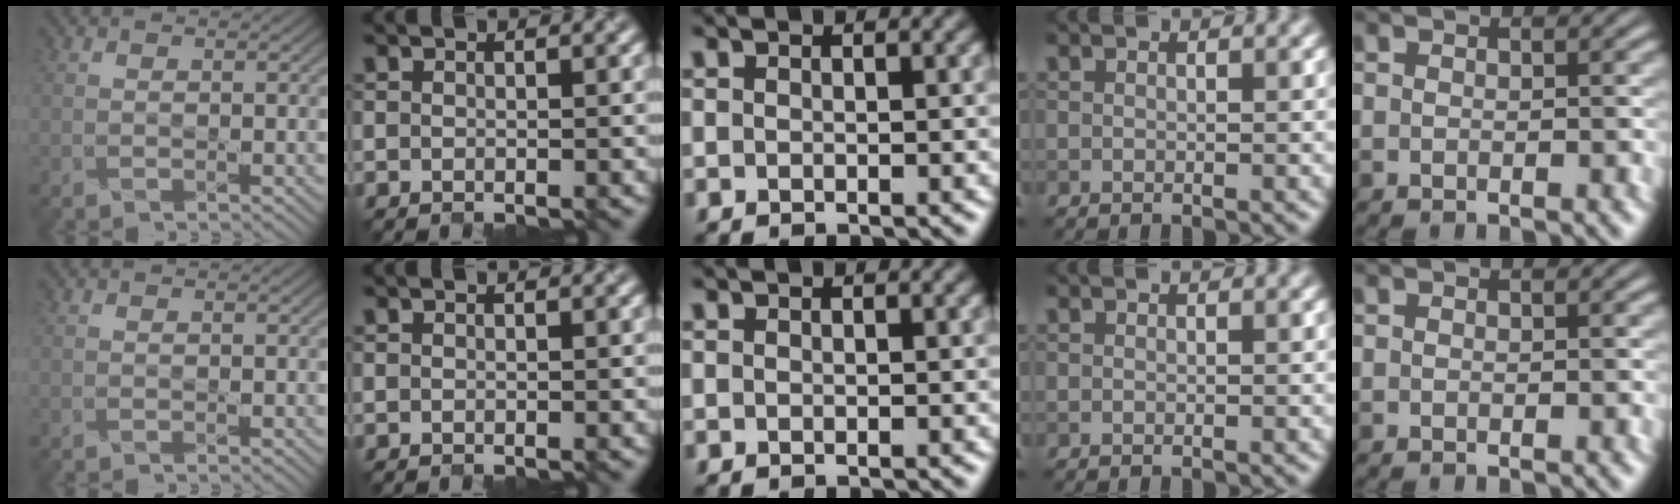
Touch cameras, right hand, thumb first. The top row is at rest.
{}